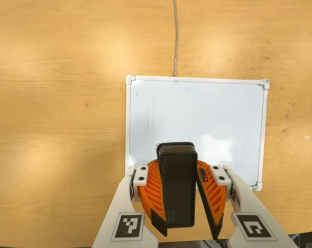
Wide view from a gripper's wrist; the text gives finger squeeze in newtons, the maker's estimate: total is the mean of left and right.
{"total": 9.4, "left": 9.6, "right": 9.1}